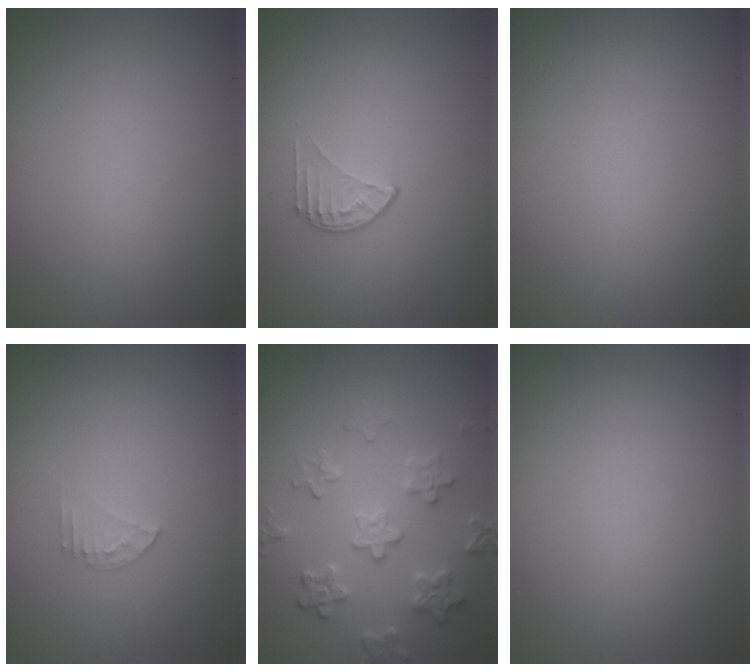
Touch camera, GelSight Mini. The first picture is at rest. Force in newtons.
{"total": 1.4, "press": 0.9, "slide": 1.1}
{"total": 0.0}
{"total": 1.3, "press": 1.3, "slide": 0.1}
{"total": 4.2, "press": 3.7, "slide": 2.0}
{"total": 0.0}